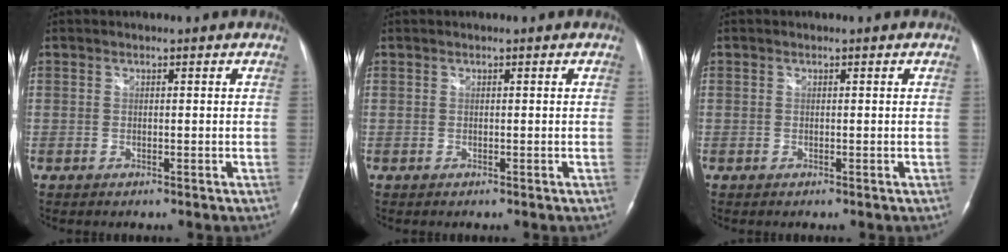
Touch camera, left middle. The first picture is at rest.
{"total": 0.0}
{"total": 0.0}